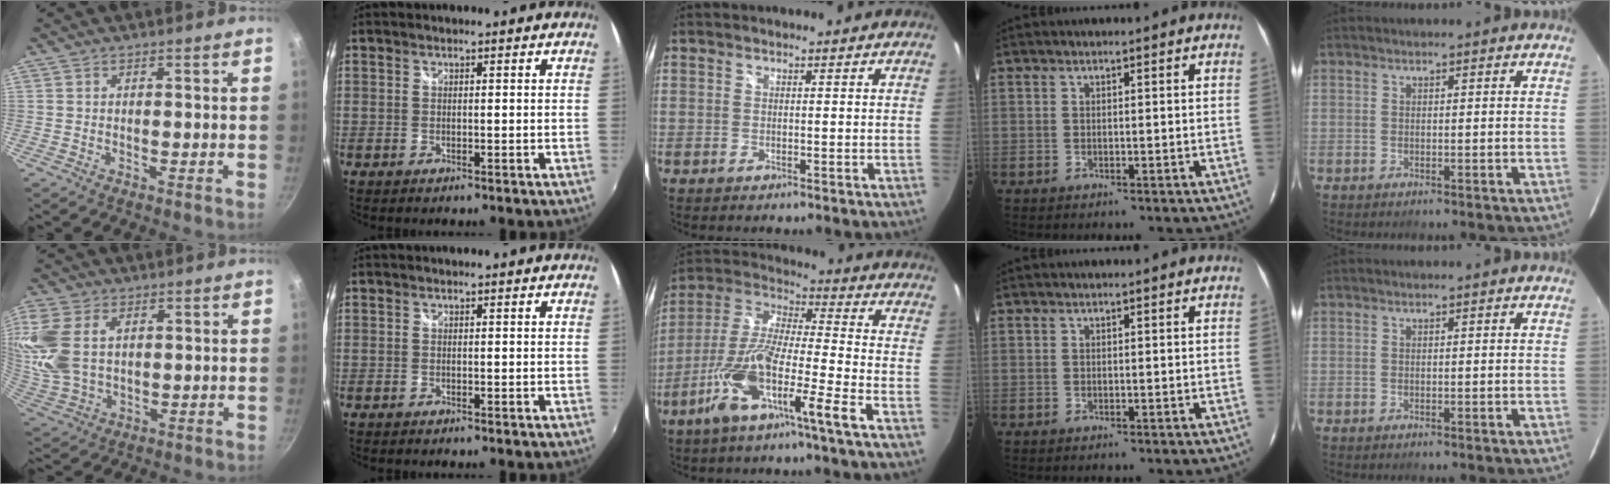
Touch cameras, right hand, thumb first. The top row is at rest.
{"thumb": {"total": 13.5, "force": [3.4, 9.0, 9.5], "torque": [-0.205, -0.009, 0.074]}, "middle": {"total": 14.7, "force": [-7.8, 0.7, 12.4], "torque": [-0.246, -0.014, -0.154]}}